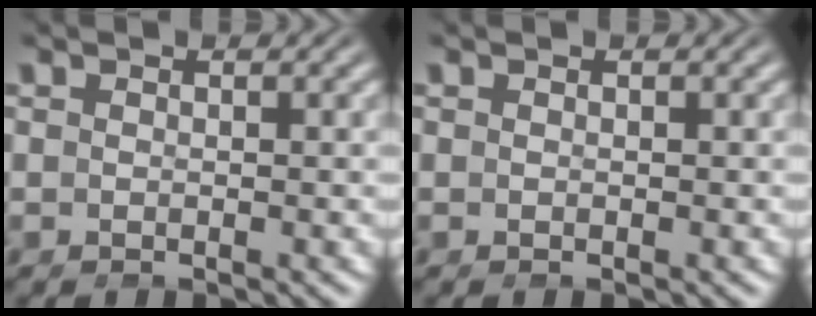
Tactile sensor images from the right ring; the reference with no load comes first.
{"total": 0.0}